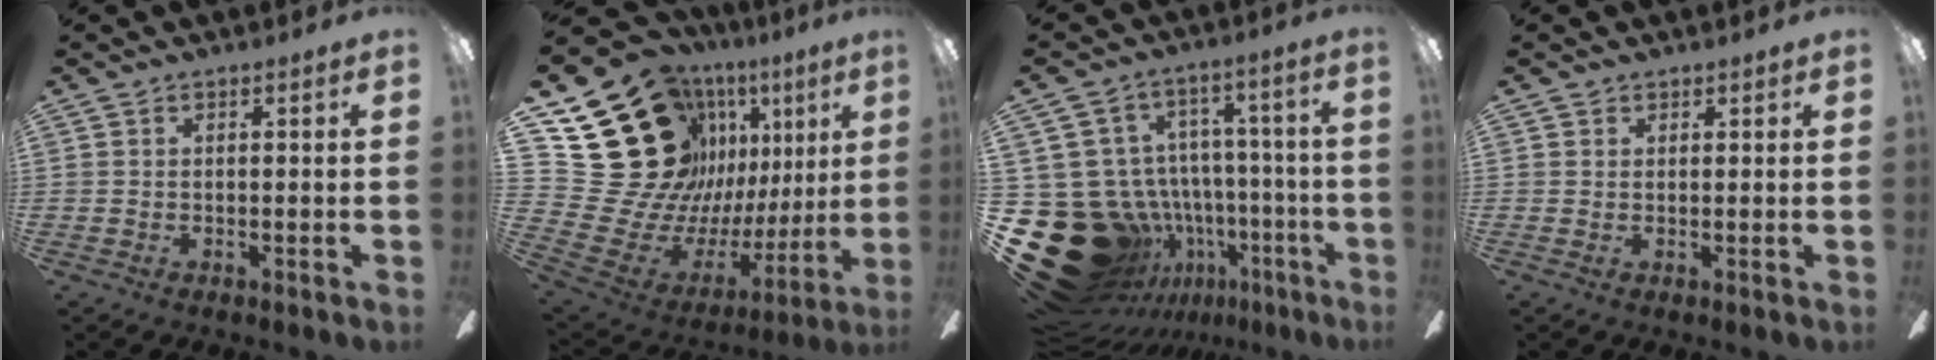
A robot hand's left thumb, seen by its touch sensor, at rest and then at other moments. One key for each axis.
{"total": 29.6, "fx": 12.7, "fy": 21.4, "fz": 16.0, "tx": -0.281, "ty": -0.114, "tz": 0.296}
{"total": 25.9, "fx": -9.7, "fy": 20.4, "fz": 12.6, "tx": -0.232, "ty": 0.031, "tz": -0.083}
{"total": 1.0, "fx": 0.8, "fy": 0.6, "fz": -0.1, "tx": 0.003, "ty": 0.001, "tz": 0.015}